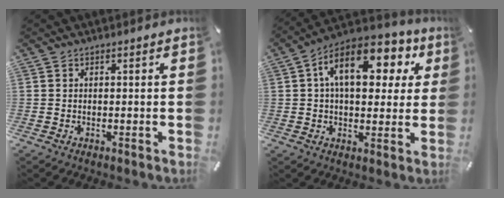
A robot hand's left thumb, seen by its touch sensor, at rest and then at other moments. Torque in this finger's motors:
{"motor_torque": [0.61, 0.95, 1.75, -1.02, 0.46]}